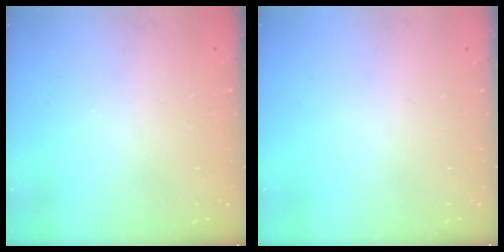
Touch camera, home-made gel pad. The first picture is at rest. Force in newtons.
{"total": 0.0}